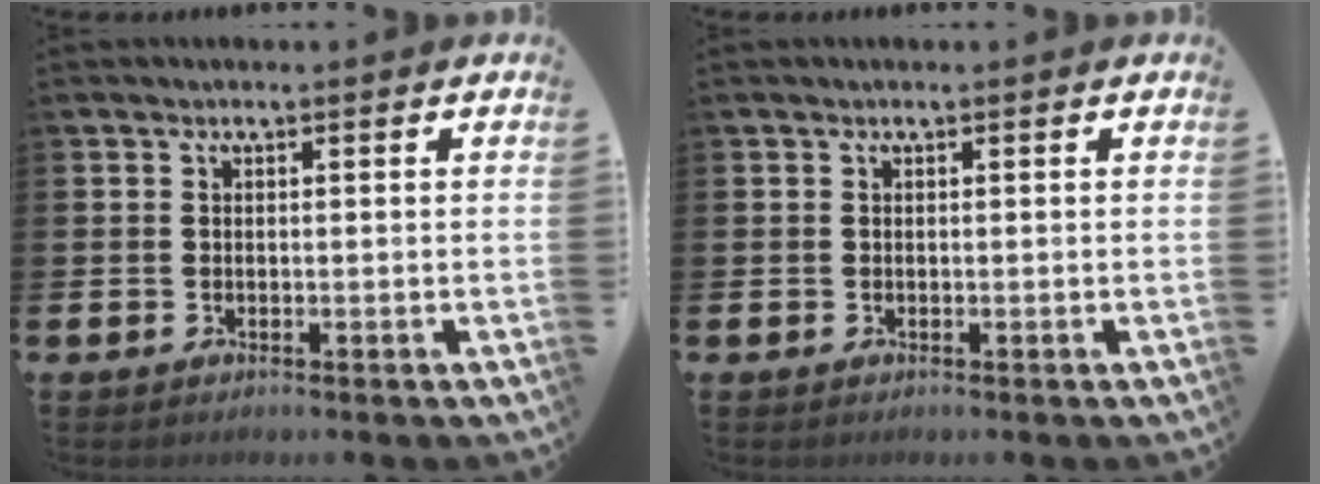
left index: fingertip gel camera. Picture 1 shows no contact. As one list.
[{"total": 0.0}]